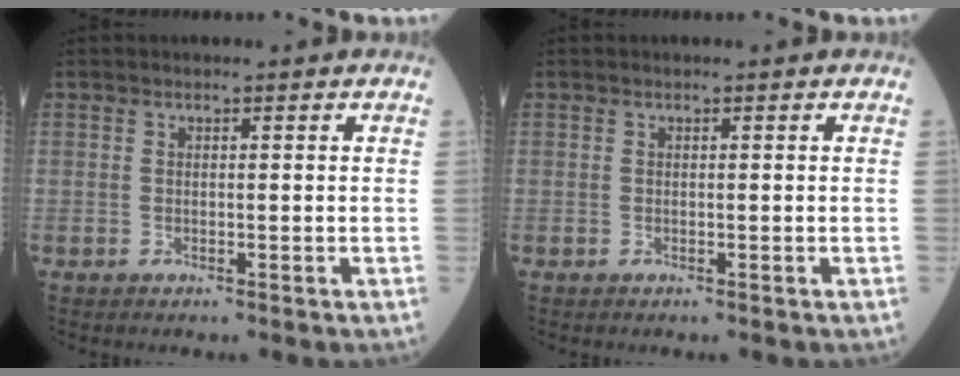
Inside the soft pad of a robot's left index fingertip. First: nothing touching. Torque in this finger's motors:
{"motor_torque": [0.00, 0.00, 0.00, -0.01]}